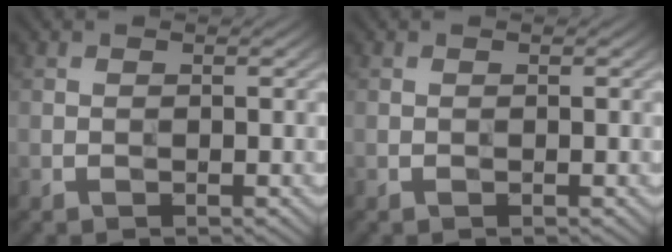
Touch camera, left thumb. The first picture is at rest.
{"total": 0.0}